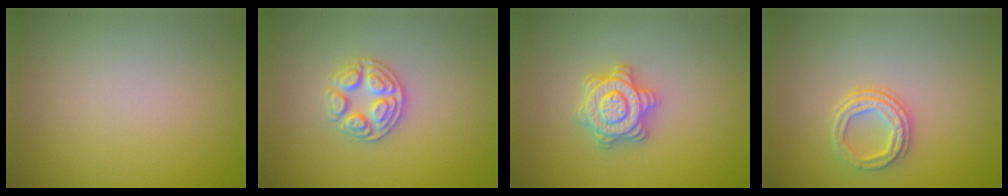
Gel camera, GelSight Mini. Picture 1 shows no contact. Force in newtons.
{"total": 3.2, "press": 2.9, "slide": 1.4}
{"total": 3.7, "press": 3.6, "slide": 0.6}
{"total": 2.8, "press": 2.3, "slide": 1.5}